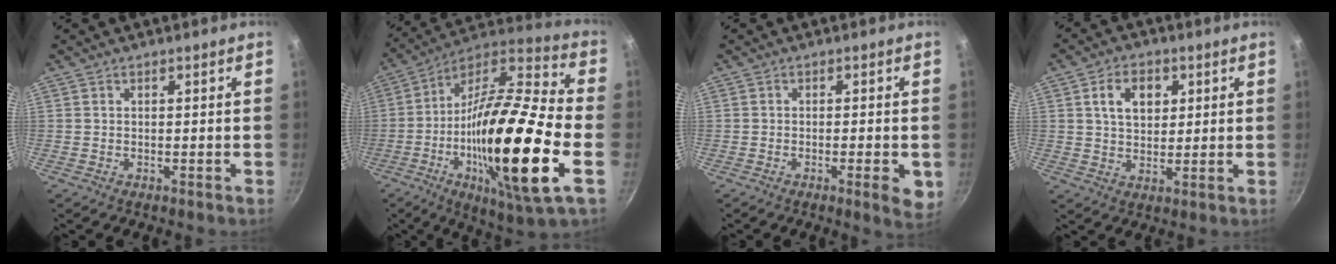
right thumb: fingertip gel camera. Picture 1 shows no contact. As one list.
[{"total": 30.4, "force": [-7.0, 7.4, 28.7], "torque": [-0.488, 0.012, -0.129]}, {"total": 5.2, "force": [-1.5, 1.3, 4.8], "torque": [-0.060, 0.001, -0.021]}, {"total": 7.5, "force": [2.4, 5.2, 4.9], "torque": [-0.062, 0.000, 0.039]}]